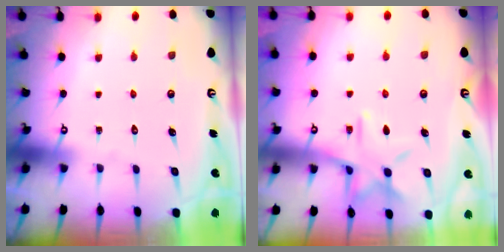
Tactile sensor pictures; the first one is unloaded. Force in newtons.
{"total": 10.1, "press": 10.0, "slide": 0.6}